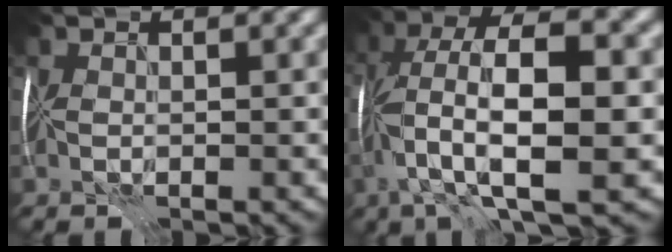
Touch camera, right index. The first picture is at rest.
{"total": 10.4, "force": [-0.8, 3.3, 9.9], "torque": [-0.189, 0.014, -0.020]}